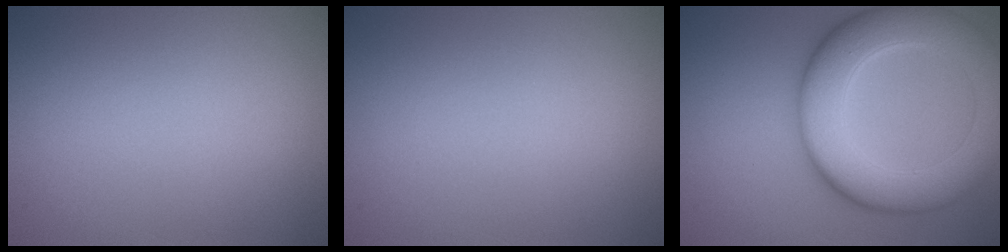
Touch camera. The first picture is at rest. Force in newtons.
{"total": 0.0}
{"total": 9.6, "press": 9.6, "slide": 0.5}